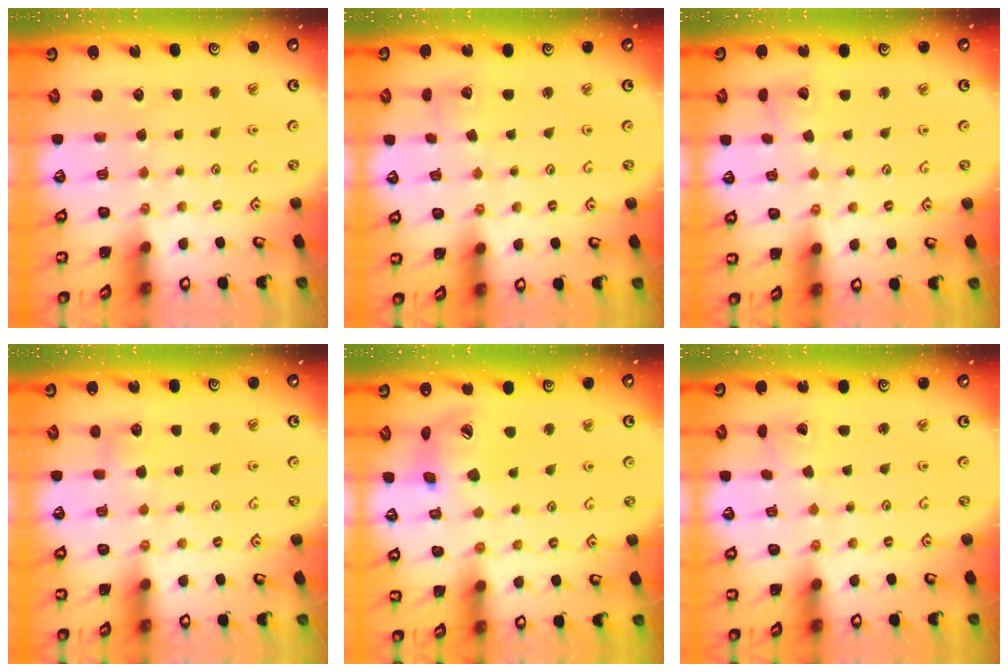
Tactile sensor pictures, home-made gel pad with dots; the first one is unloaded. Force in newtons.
{"total": 1.8, "press": 1.7, "slide": 0.3}
{"total": 3.0, "press": 2.9, "slide": 0.4}
{"total": 4.3, "press": 4.3, "slide": 0.6}
{"total": 15.4, "press": 15.2, "slide": 2.2}
{"total": 2.1, "press": 2.1, "slide": 0.1}